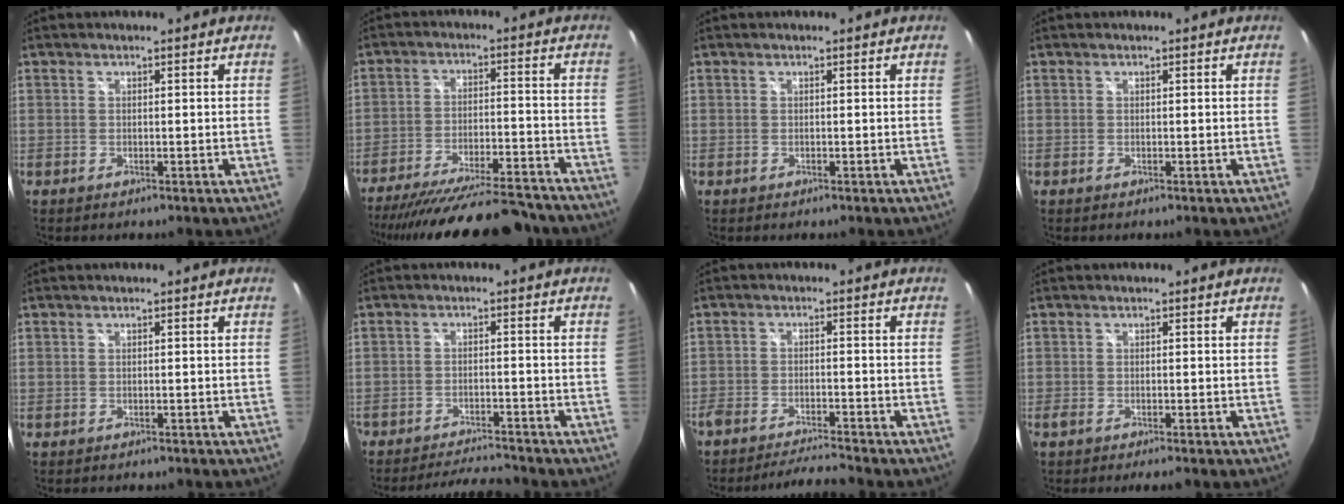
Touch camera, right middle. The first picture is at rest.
{"total": 25.8, "force": [-23.0, 4.4, 11.0], "torque": [-0.202, -0.038, -0.322]}
{"total": 0.0}
{"total": 0.0}
{"total": 0.7, "force": [-0.6, 0.3, 0.2], "torque": [-0.006, -0.002, -0.010]}
{"total": 7.9, "force": [-7.6, 0.9, 2.2], "torque": [-0.060, 0.008, -0.116]}
{"total": 6.7, "force": [-6.4, -0.2, 2.0], "torque": [-0.054, -0.003, -0.111]}
{"total": 2.5, "force": [-2.0, 0.2, 1.4], "torque": [-0.031, -0.011, -0.037]}